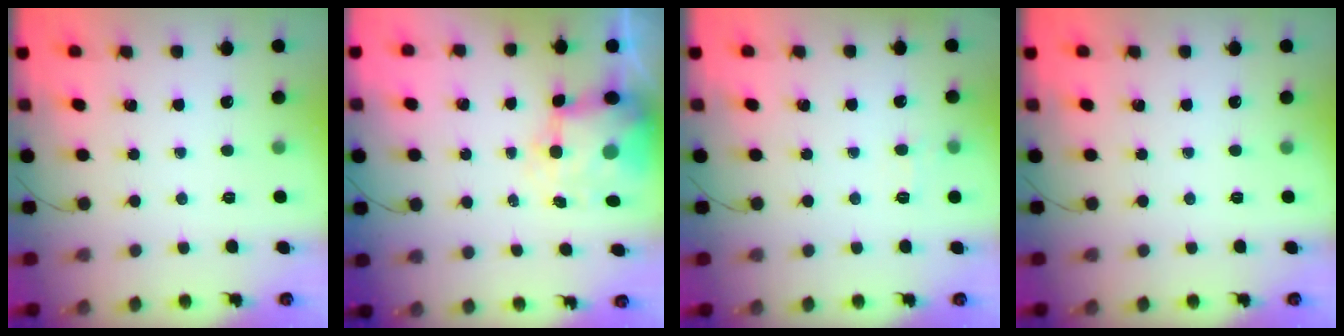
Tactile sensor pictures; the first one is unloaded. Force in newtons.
{"total": 8.1, "press": 8.0, "slide": 1.4}
{"total": 5.2, "press": 5.0, "slide": 1.6}
{"total": 0.0}